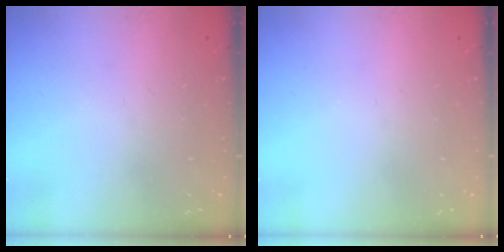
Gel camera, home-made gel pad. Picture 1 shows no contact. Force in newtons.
{"total": 0.0}